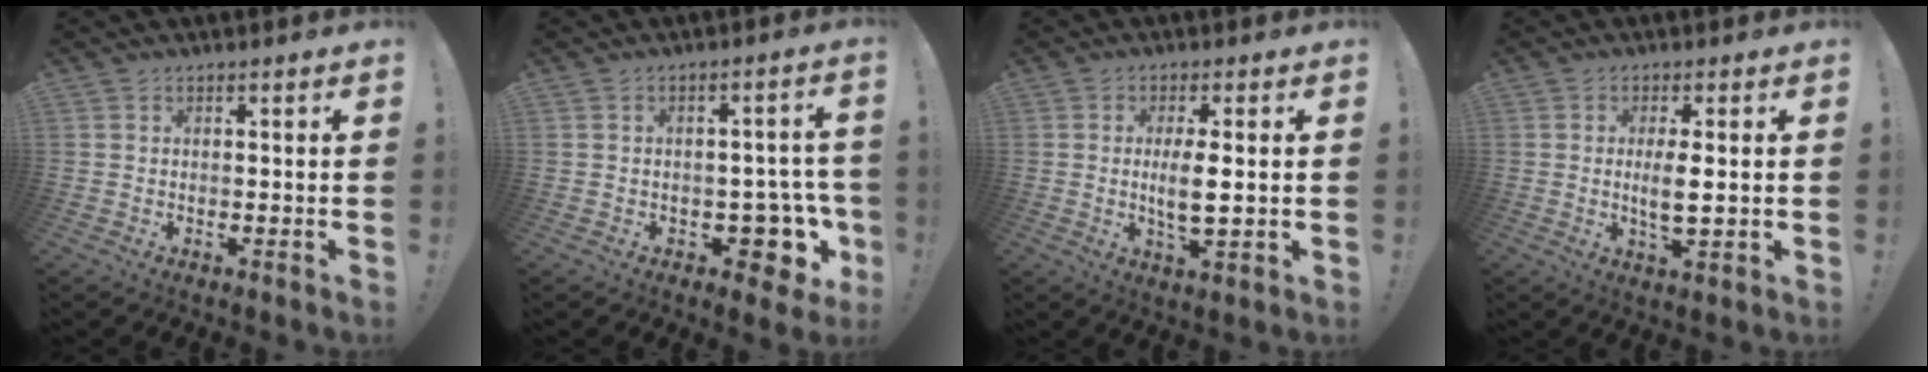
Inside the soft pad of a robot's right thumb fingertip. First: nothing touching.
{"total": 9.4, "force": [-3.1, 6.4, 6.1], "torque": [-0.061, 0.025, -0.039]}
{"total": 6.6, "force": [0.3, 1.8, 6.3], "torque": [-0.116, -0.009, 0.000]}
{"total": 5.3, "force": [0.3, 1.4, 5.1], "torque": [-0.097, -0.012, 0.000]}